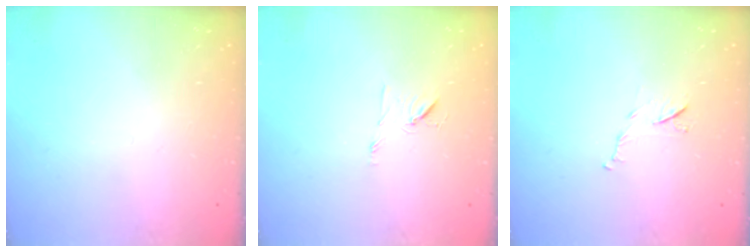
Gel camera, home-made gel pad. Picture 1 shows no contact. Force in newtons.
{"total": 7.2, "press": 7.2, "slide": 0.8}
{"total": 6.0, "press": 6.0, "slide": 0.6}